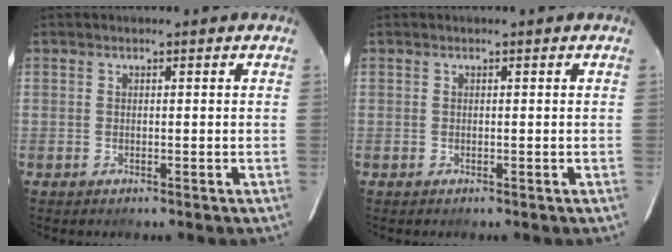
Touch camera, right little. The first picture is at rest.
{"total": 0.0}